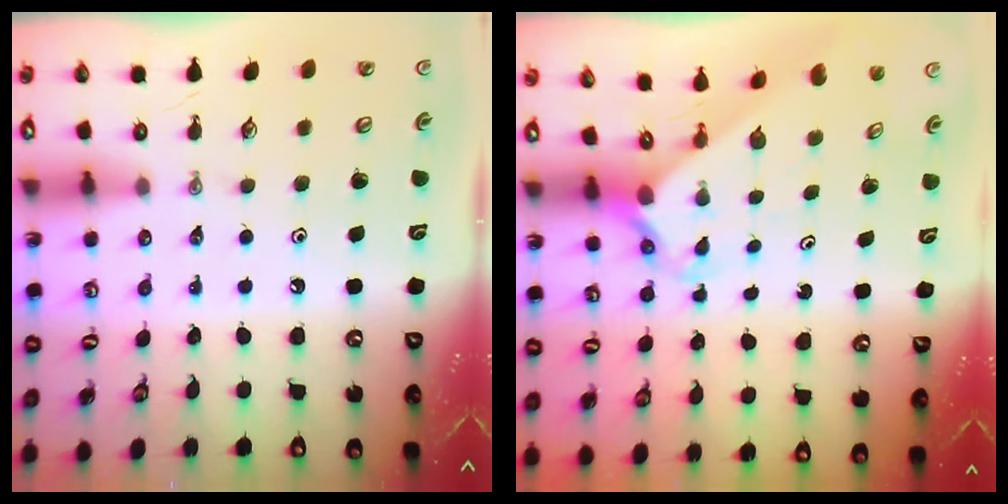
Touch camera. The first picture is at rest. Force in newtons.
{"total": 2.1, "press": 2.1, "slide": 0.1}